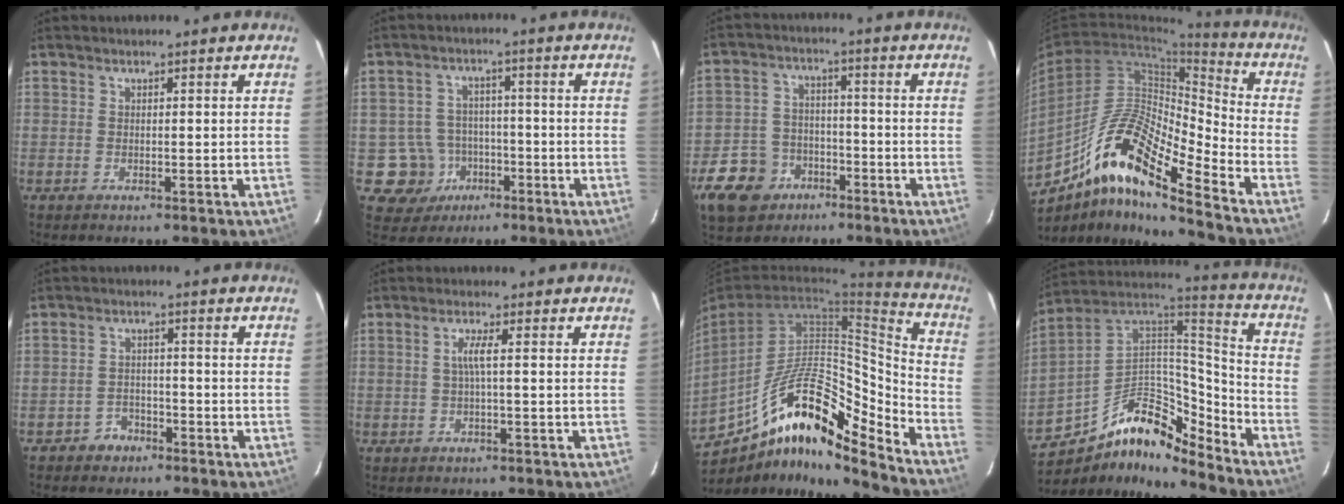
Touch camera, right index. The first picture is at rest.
{"total": 7.7, "force": [-3.2, 7.0, 0.1], "torque": [-0.018, 0.031, -0.040]}
{"total": 11.6, "force": [-6.3, 9.0, 3.6], "torque": [-0.116, 0.019, -0.089]}
{"total": 17.0, "force": [-11.1, 2.8, 12.5], "torque": [-0.218, 0.000, -0.217]}
{"total": 3.8, "force": [-2.8, 2.5, 0.5], "torque": [-0.018, 0.011, -0.044]}
{"total": 2.4, "force": [-0.1, -0.3, 2.3], "torque": [-0.046, 0.002, -0.002]}
{"total": 19.1, "force": [-11.5, 5.4, 14.3], "torque": [-0.256, 0.001, -0.210]}
{"total": 17.1, "force": [-11.5, 7.6, 10.1], "torque": [-0.190, 0.021, -0.204]}